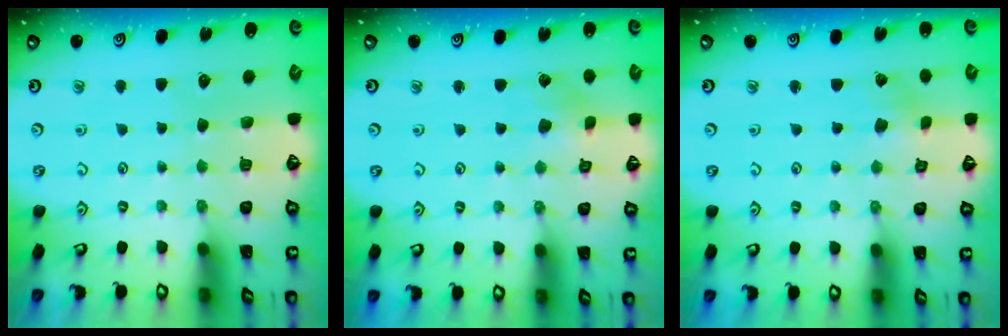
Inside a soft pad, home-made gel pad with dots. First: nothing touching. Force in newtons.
{"total": 2.9, "press": 2.9, "slide": 0.1}
{"total": 1.1, "press": 1.1, "slide": 0.2}